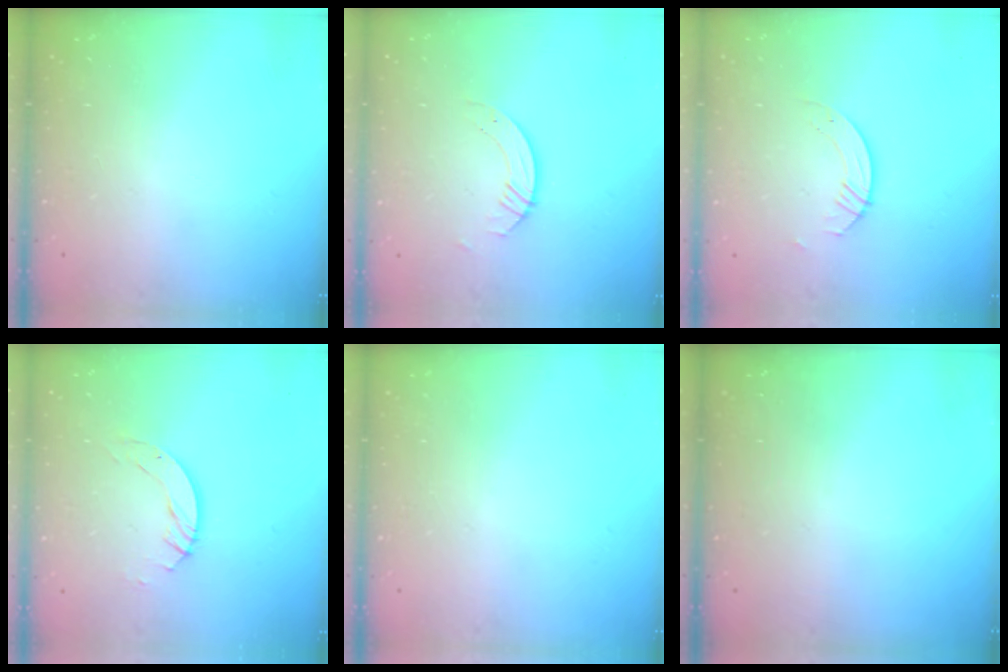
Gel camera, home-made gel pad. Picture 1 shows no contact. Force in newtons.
{"total": 3.5, "press": 3.5, "slide": 0.4}
{"total": 2.8, "press": 2.8, "slide": 0.2}
{"total": 5.6, "press": 5.5, "slide": 0.5}
{"total": 0.0}
{"total": 0.0}